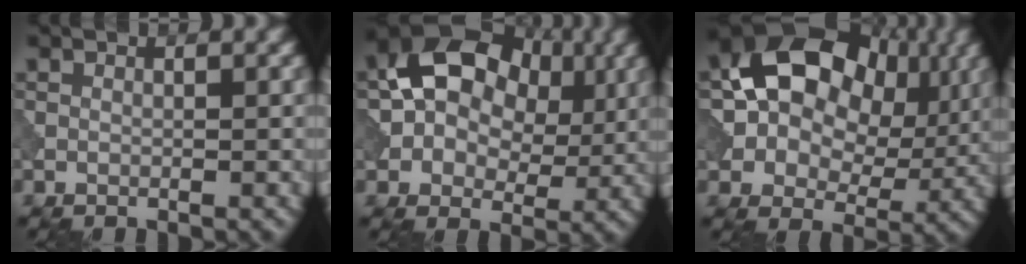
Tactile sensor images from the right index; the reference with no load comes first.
{"total": 10.3, "force": [2.4, 7.6, 6.5], "torque": [-0.108, 0.014, 0.023]}
{"total": 14.5, "force": [3.7, 10.7, 9.0], "torque": [-0.148, 0.019, 0.060]}